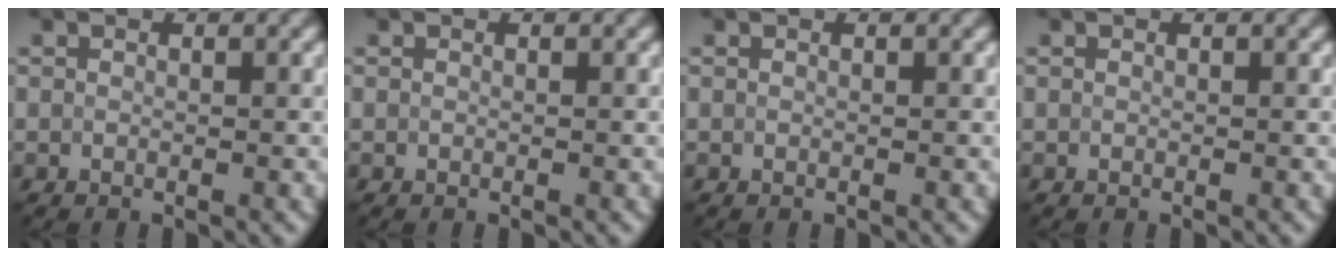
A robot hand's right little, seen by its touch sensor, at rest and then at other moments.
{"total": 0.0}
{"total": 0.0}
{"total": 0.0}